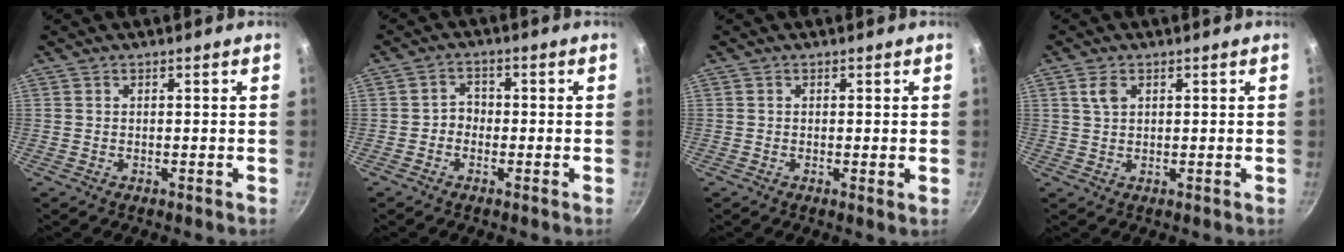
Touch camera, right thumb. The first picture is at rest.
{"total": 2.7, "force": [-1.0, 2.2, 1.1], "torque": [0.000, 0.018, -0.023]}
{"total": 0.7, "force": [0.1, 0.2, 0.7], "torque": [-0.011, -0.006, -0.003]}
{"total": 2.8, "force": [1.2, 1.8, 1.9], "torque": [-0.031, -0.001, 0.023]}